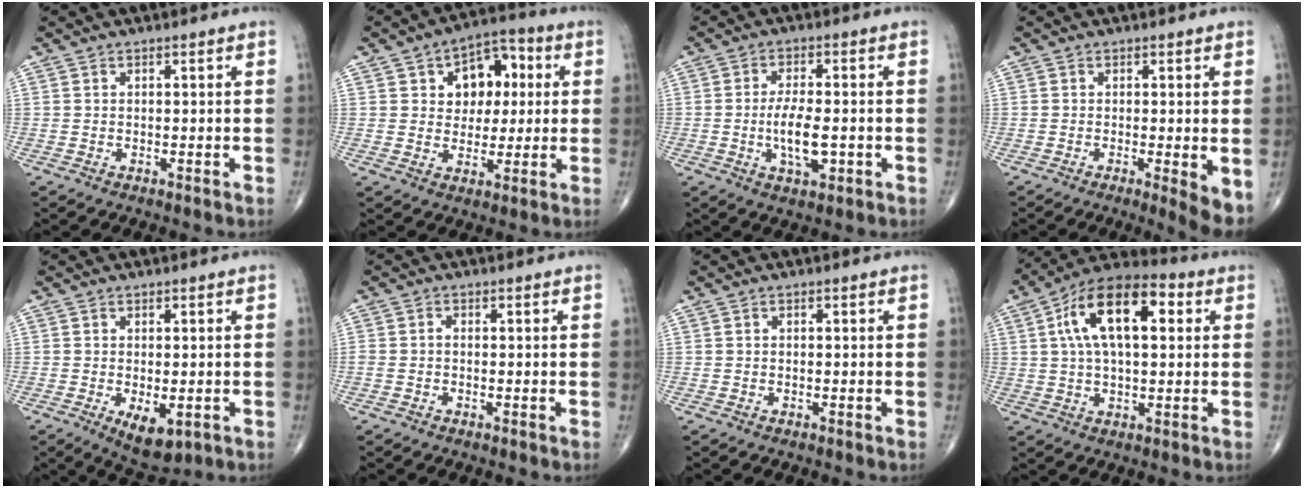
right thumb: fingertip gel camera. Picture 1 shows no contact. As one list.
[{"total": 11.2, "force": [2.7, 8.0, 7.4], "torque": [-0.059, 0.012, 0.036]}, {"total": 7.1, "force": [-1.3, 2.9, 6.4], "torque": [-0.118, -0.002, -0.022]}, {"total": 4.7, "force": [-0.9, 0.9, 4.5], "torque": [-0.069, -0.016, -0.017]}, {"total": 6.1, "force": [-1.8, 2.9, 5.0], "torque": [-0.072, -0.012, -0.016]}, {"total": 1.2, "force": [-0.2, 0.8, 0.8], "torque": [-0.015, 0.002, -0.007]}, {"total": 0.5, "force": [-0.4, 0.4, 0.0], "torque": [0.005, 0.002, -0.010]}, {"total": 16.5, "force": [4.2, 8.1, 13.8], "torque": [-0.226, 0.024, 0.062]}]